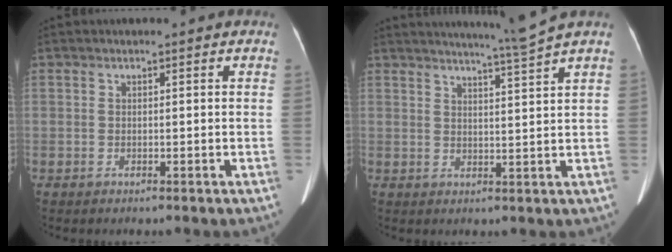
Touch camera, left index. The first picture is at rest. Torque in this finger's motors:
{"motor_torque": [-0.07, -0.52, -0.08, 0.00]}